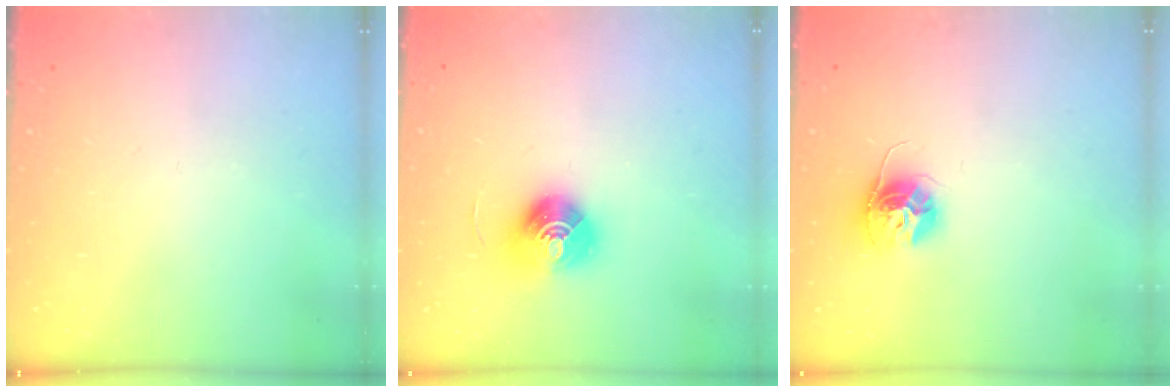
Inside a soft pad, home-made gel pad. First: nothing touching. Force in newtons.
{"total": 9.9, "press": 9.9, "slide": 0.9}
{"total": 11.3, "press": 11.2, "slide": 0.8}